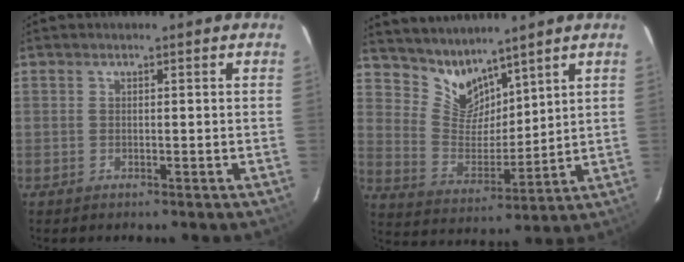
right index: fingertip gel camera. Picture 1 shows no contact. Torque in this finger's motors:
{"motor_torque": [-0.18, 0.38, 0.01, -0.01]}